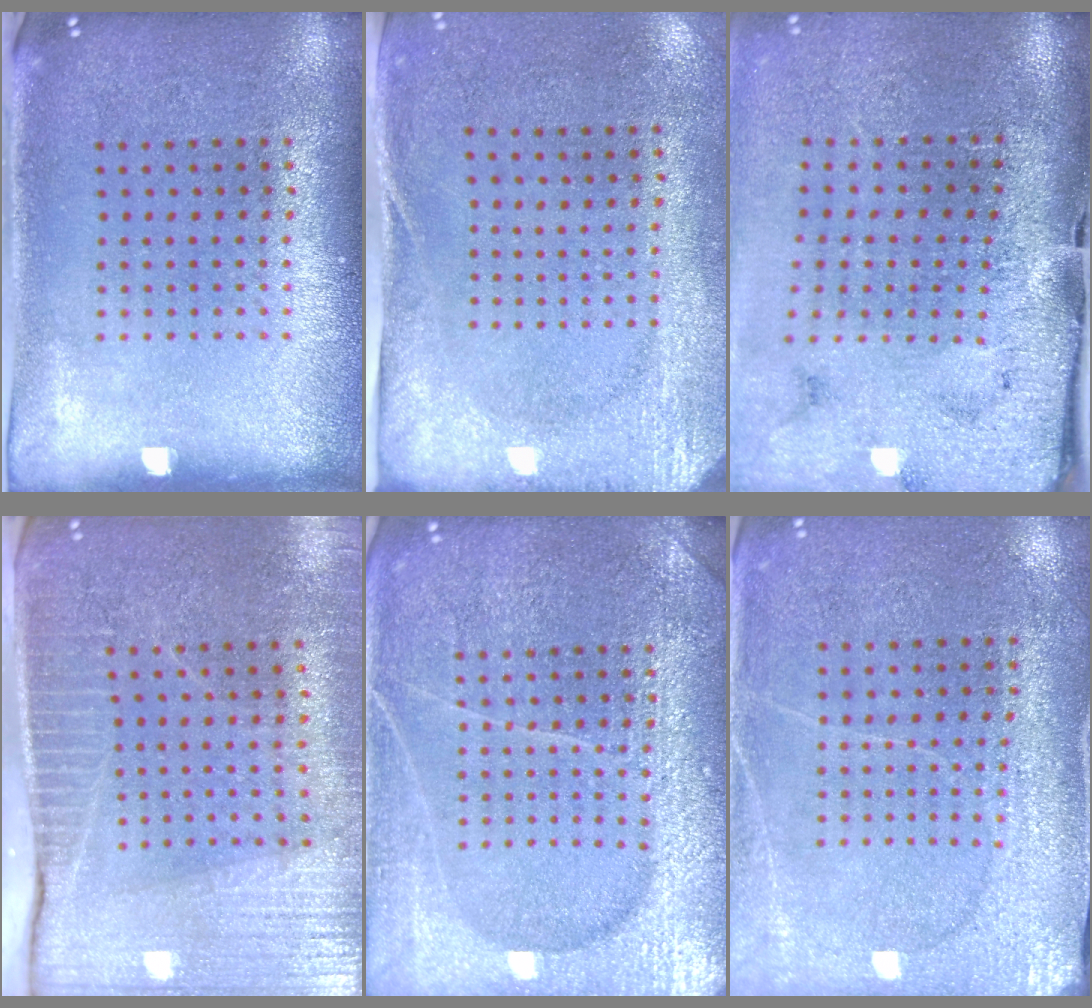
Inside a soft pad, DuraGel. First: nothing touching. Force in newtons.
{"total": 2.7, "press": 2.1, "slide": 1.7}
{"total": 4.7, "press": 3.6, "slide": 2.9}
{"total": 3.6, "press": 3.5, "slide": 0.9}
{"total": 6.6, "press": 6.5, "slide": 0.8}
{"total": 2.7, "press": 2.7, "slide": 0.4}